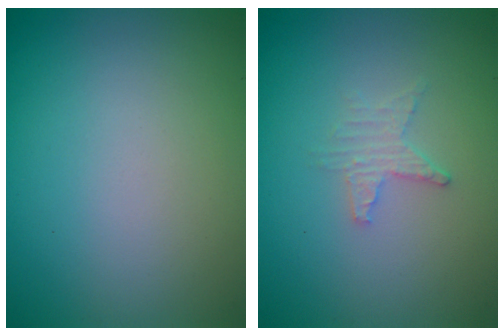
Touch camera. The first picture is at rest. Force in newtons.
{"total": 1.5, "press": 1.4, "slide": 0.3}